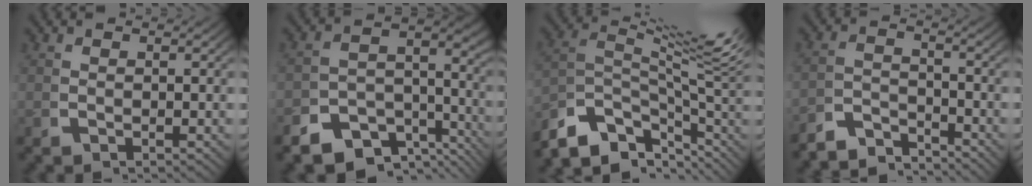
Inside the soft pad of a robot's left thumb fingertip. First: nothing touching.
{"total": 8.0, "force": [-4.2, 4.9, 4.8], "torque": [-0.066, -0.021, -0.069]}
{"total": 9.4, "force": [-2.0, 5.1, 7.6], "torque": [-0.136, -0.029, -0.026]}
{"total": 4.3, "force": [-4.0, 1.2, 0.9], "torque": [-0.010, -0.014, -0.078]}